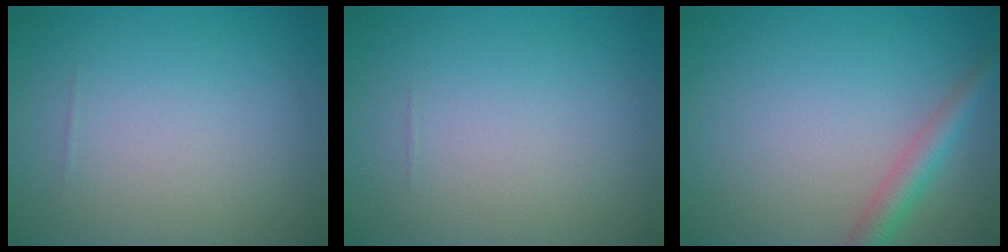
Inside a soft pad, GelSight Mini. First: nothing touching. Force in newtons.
{"total": 0.0}
{"total": 2.7, "press": 2.7, "slide": 0.1}